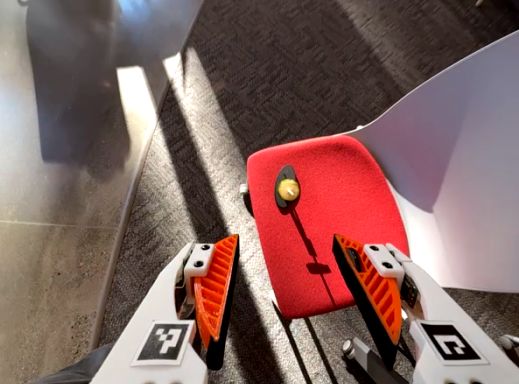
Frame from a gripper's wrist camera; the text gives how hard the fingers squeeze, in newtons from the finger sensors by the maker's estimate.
{"total": 0.0}